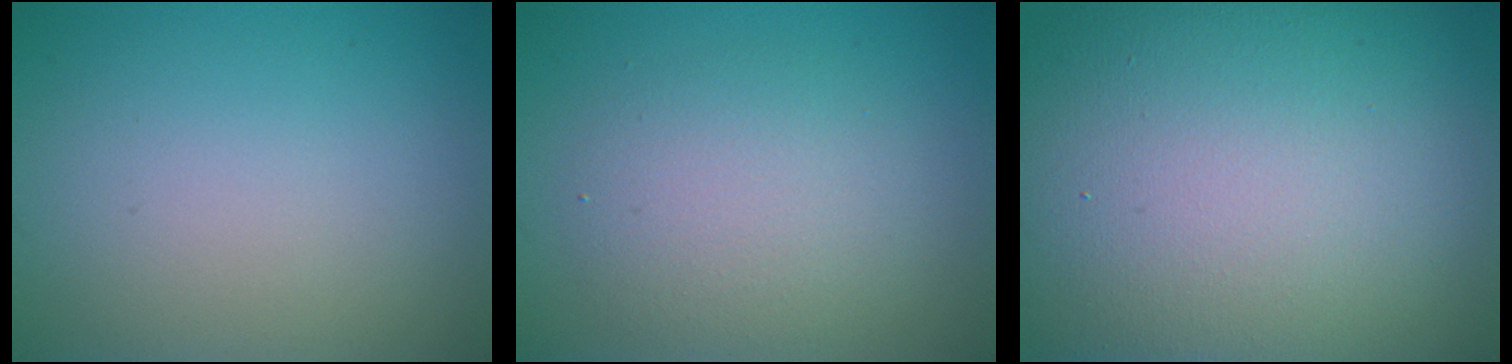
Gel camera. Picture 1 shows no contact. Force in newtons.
{"total": 4.0, "press": 4.0, "slide": 0.2}
{"total": 20.6, "press": 20.6, "slide": 1.3}